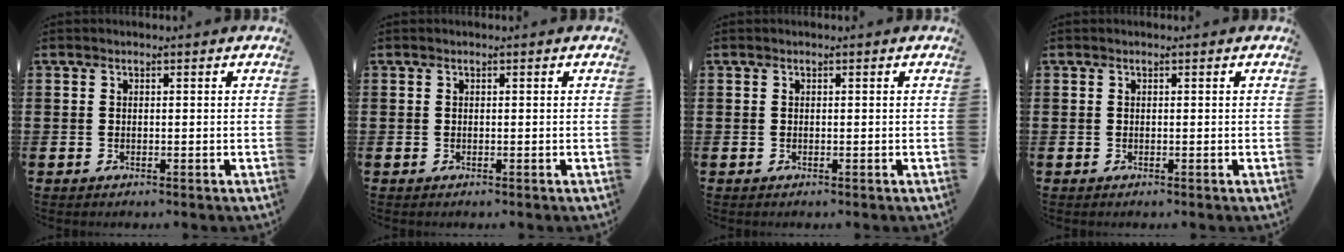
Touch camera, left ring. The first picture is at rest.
{"total": 0.0}
{"total": 0.0}
{"total": 0.0}